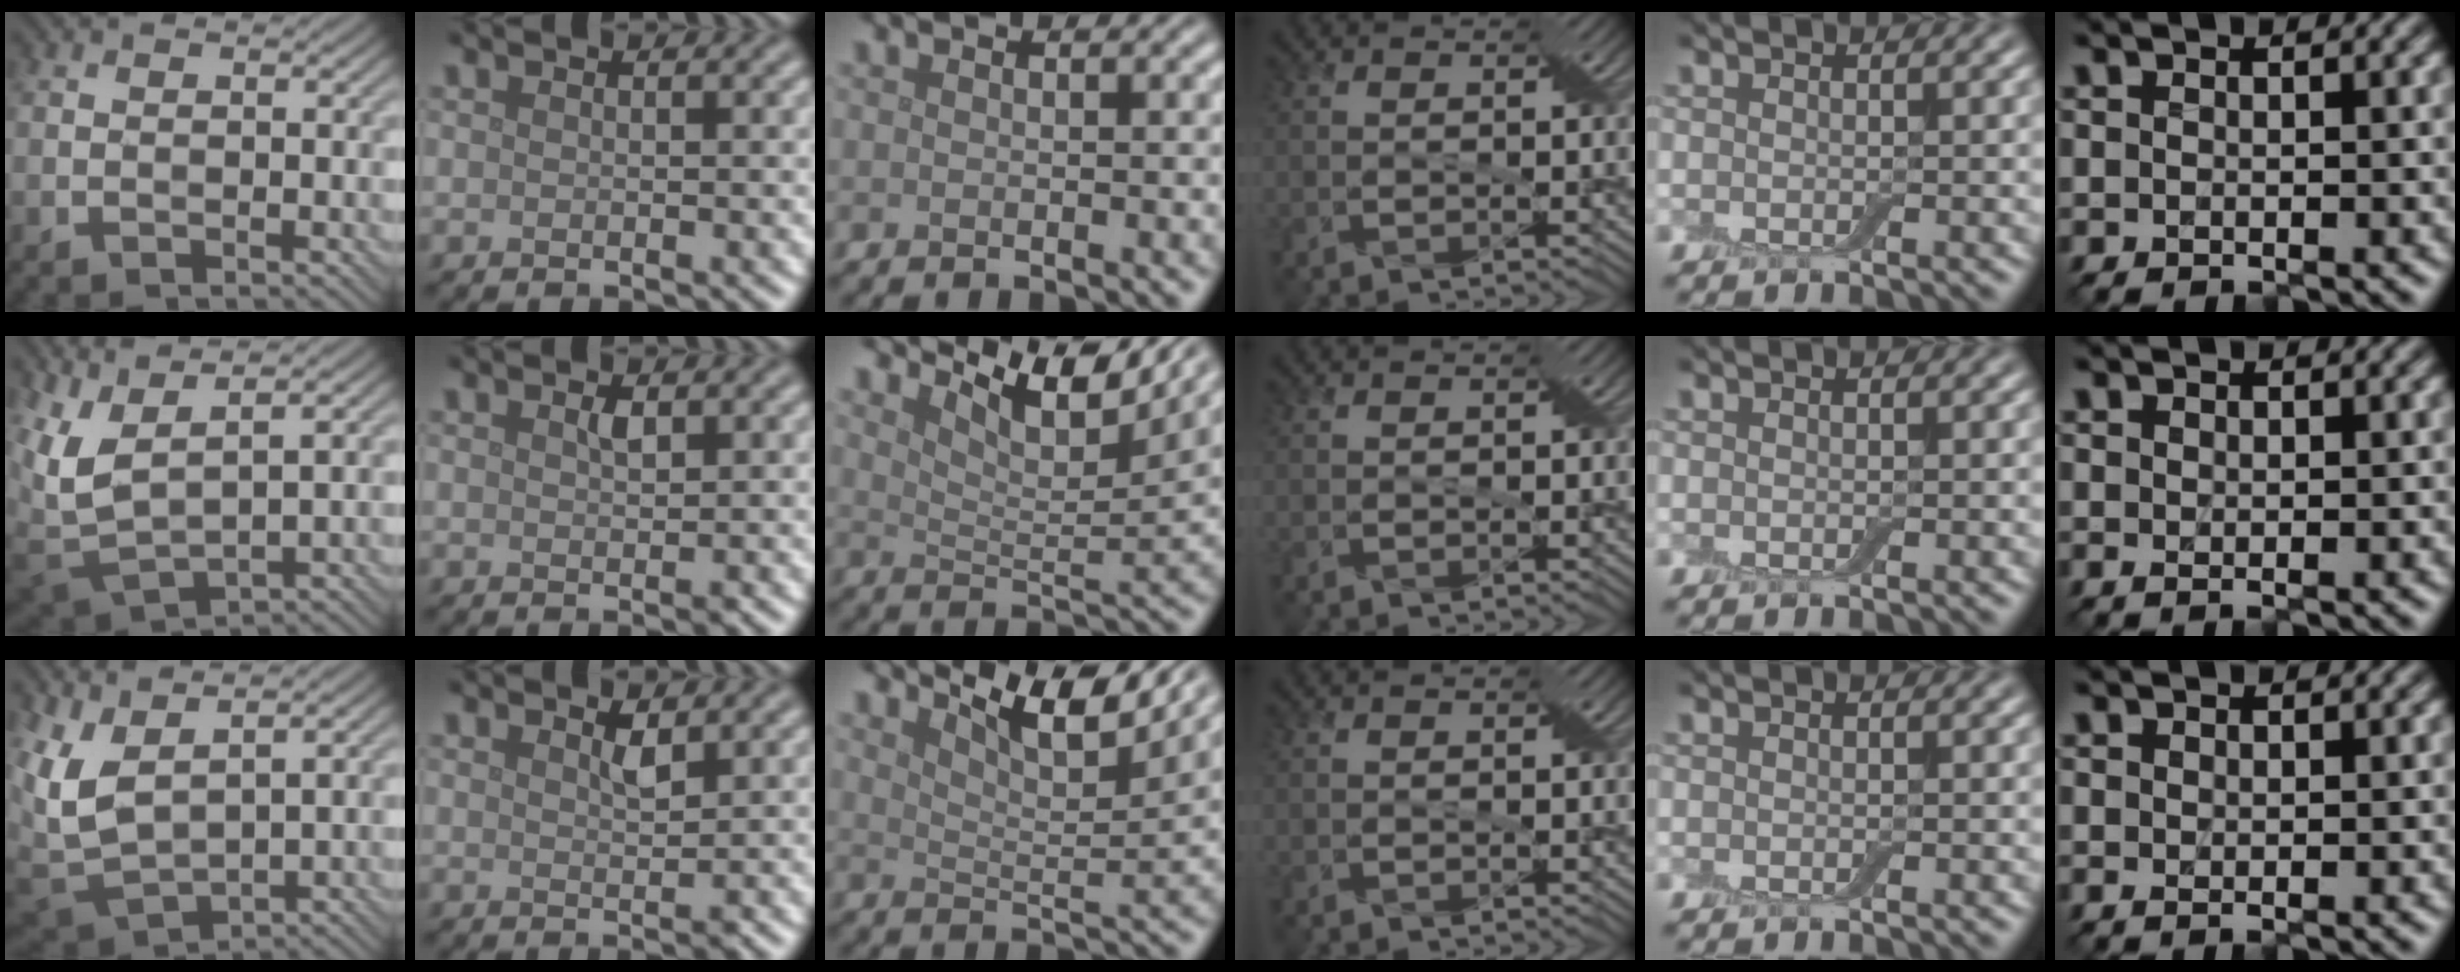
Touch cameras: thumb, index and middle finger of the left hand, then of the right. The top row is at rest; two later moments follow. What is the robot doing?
{"motion": "cut", "object": "aluminum foil"}